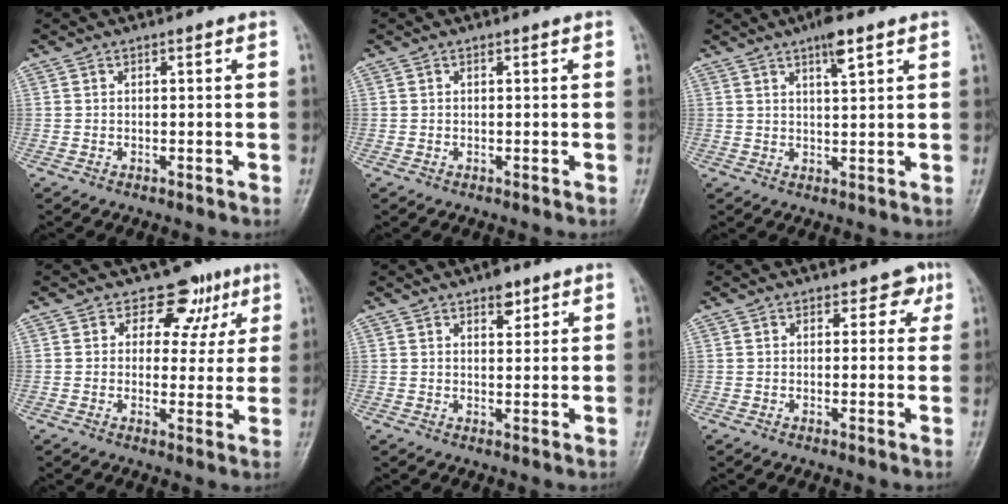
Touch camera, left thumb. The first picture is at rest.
{"total": 0.0}
{"total": 4.6, "force": [2.8, 1.0, 3.5], "torque": [-0.058, -0.009, 0.046]}
{"total": 8.1, "force": [4.3, 6.1, 3.2], "torque": [0.009, -0.009, 0.053]}
{"total": 3.6, "force": [2.3, 1.8, 2.0], "torque": [-0.013, -0.012, 0.033]}
{"total": 3.0, "force": [1.5, 2.4, 1.2], "torque": [0.016, -0.003, 0.012]}